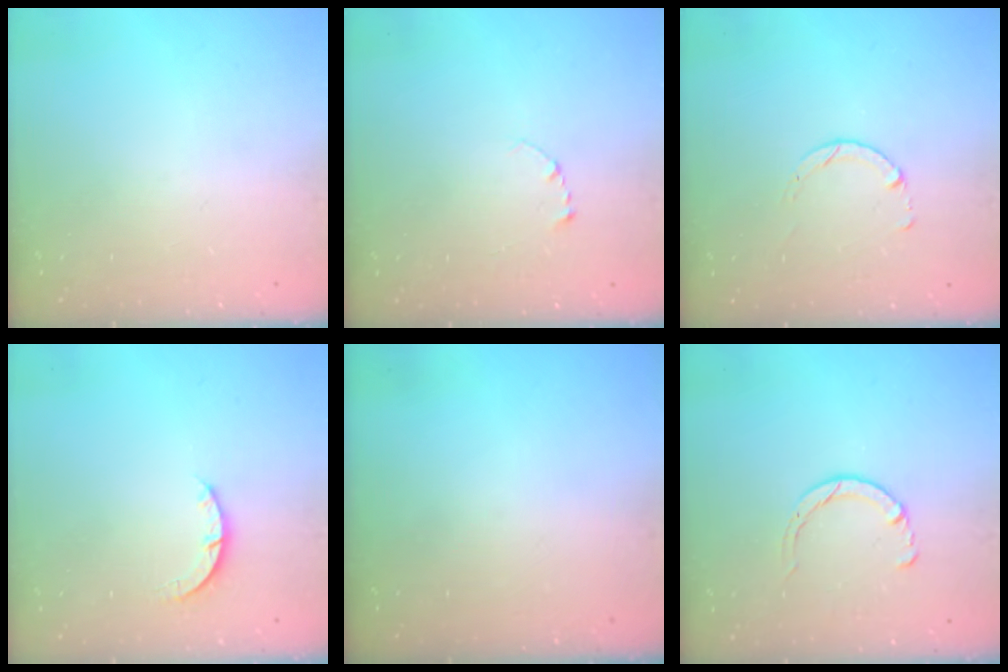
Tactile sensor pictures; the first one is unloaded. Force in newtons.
{"total": 2.7, "press": 2.7, "slide": 0.3}
{"total": 1.4, "press": 1.4, "slide": 0.2}
{"total": 2.9, "press": 2.9, "slide": 0.4}
{"total": 0.0}
{"total": 2.9, "press": 2.8, "slide": 0.4}